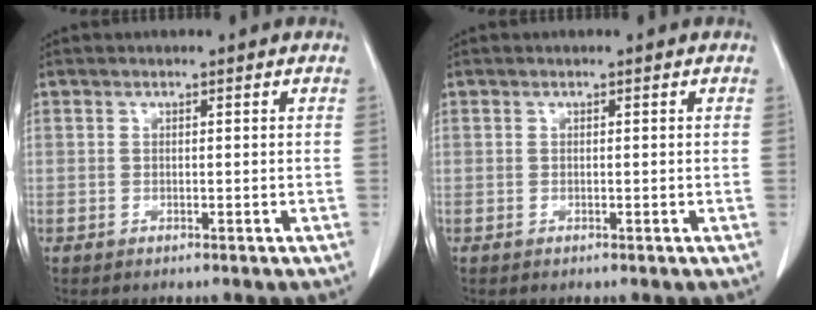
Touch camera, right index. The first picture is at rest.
{"total": 0.0}